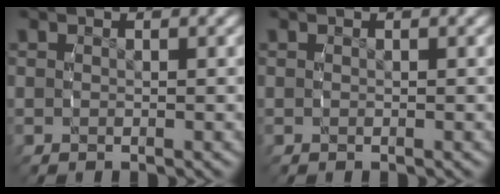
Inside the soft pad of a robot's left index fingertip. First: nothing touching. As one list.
[{"total": 0.0}]